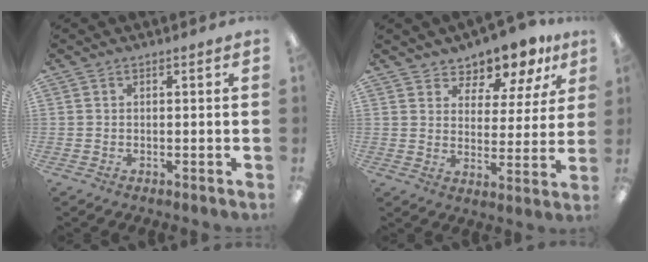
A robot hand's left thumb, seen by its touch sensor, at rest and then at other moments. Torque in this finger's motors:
{"motor_torque": [0.30, 0.30, 0.00, 0.19, 0.08]}